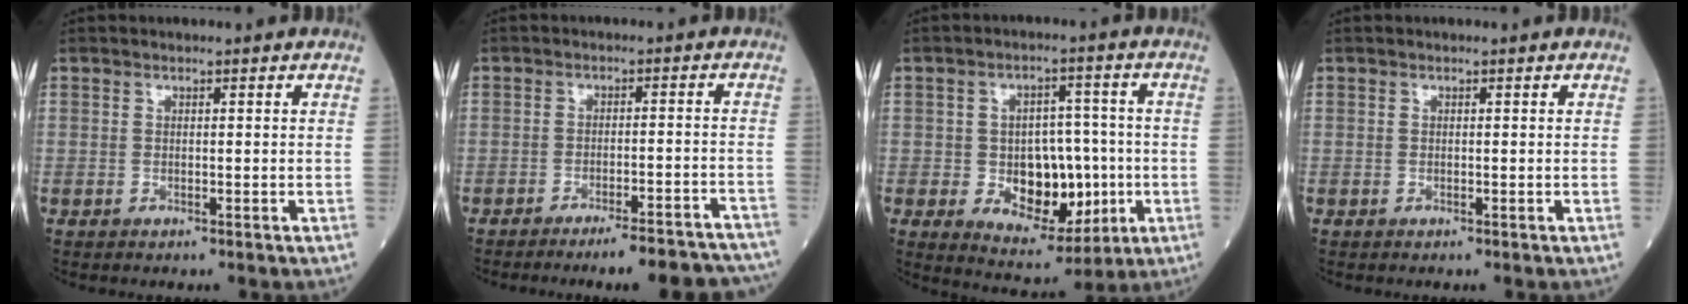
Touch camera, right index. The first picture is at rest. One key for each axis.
{"total": 12.3, "fx": -11.2, "fy": 1.0, "fz": 4.8, "tx": -0.036, "ty": 0.015, "tz": -0.139}
{"total": 11.5, "fx": -2.0, "fy": 6.8, "fz": 9.1, "tx": -0.140, "ty": 0.008, "tz": -0.018}
{"total": 0.0}